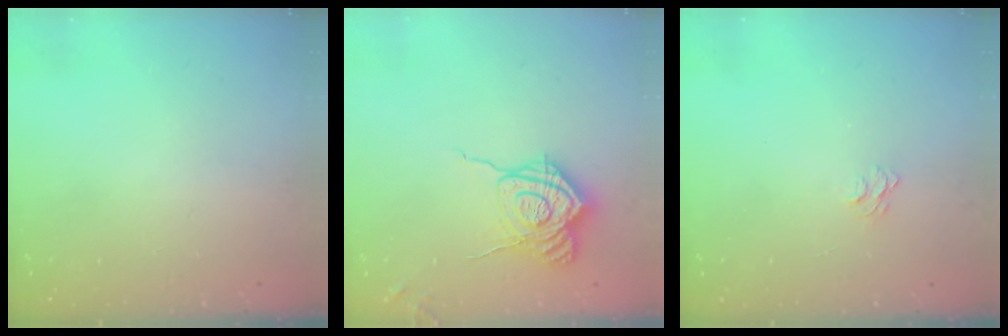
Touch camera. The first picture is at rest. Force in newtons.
{"total": 16.2, "press": 16.2, "slide": 0.5}
{"total": 3.5, "press": 3.5, "slide": 0.3}